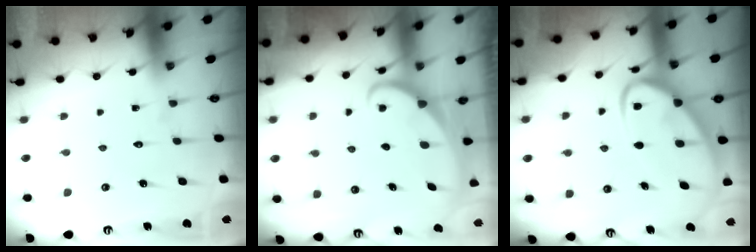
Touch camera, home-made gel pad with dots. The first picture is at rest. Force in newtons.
{"total": 1.6, "press": 1.6, "slide": 0.1}
{"total": 12.0, "press": 11.9, "slide": 1.1}